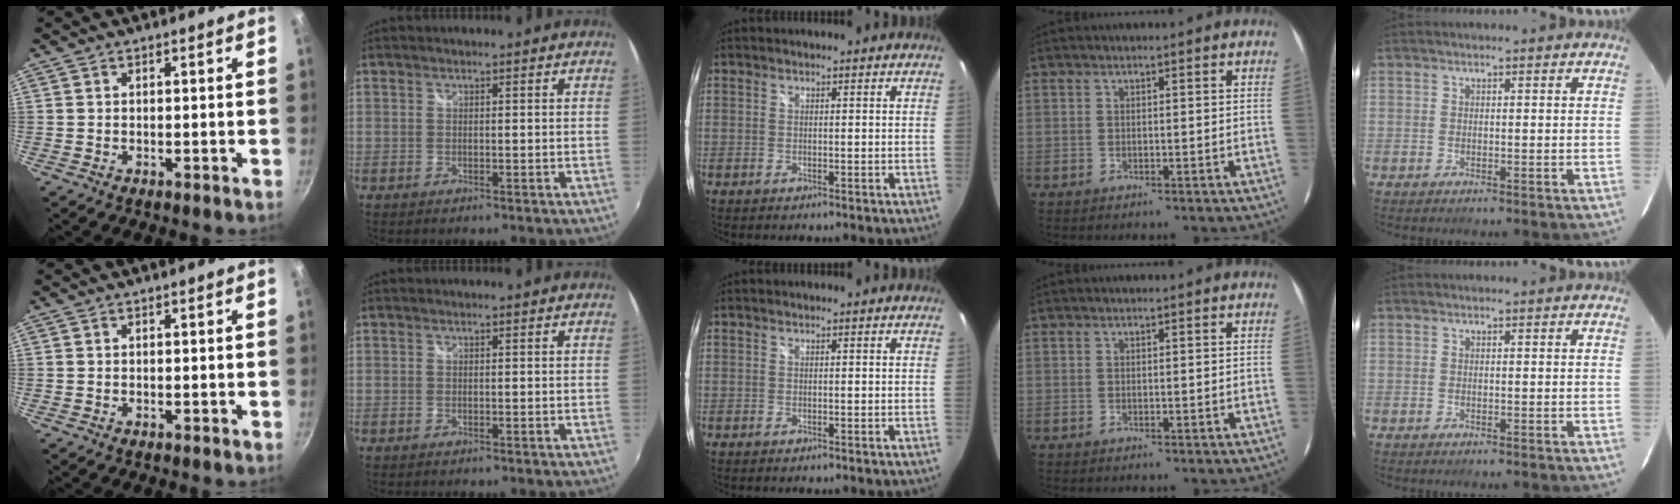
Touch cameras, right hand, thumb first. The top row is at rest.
{}